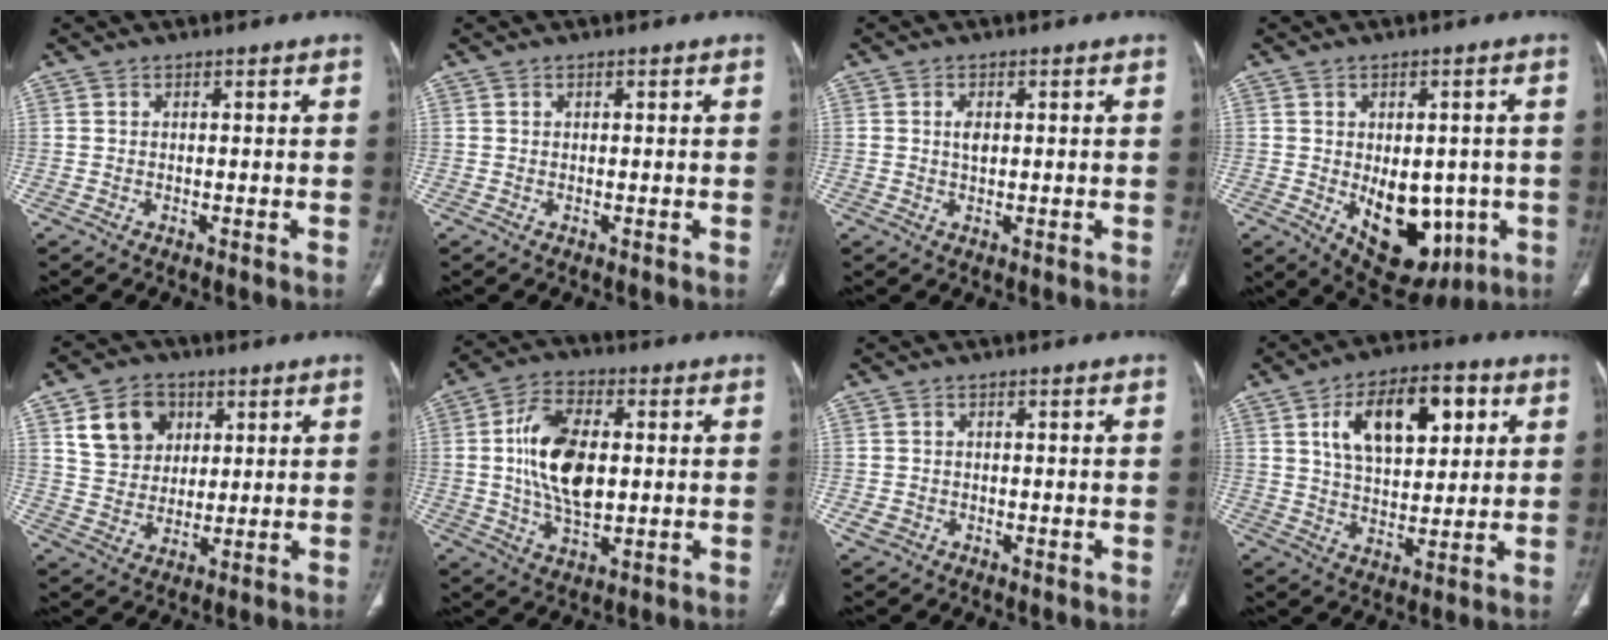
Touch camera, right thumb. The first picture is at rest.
{"total": 0.0}
{"total": 2.1, "force": [0.4, 1.3, 1.6], "torque": [-0.029, 0.000, 0.009]}
{"total": 14.2, "force": [-3.1, 9.0, 10.6], "torque": [-0.110, -0.003, -0.018]}
{"total": 10.6, "force": [4.3, 8.5, 4.7], "torque": [-0.051, -0.010, 0.084]}
{"total": 14.3, "force": [1.0, 7.9, 11.9], "torque": [-0.215, 0.005, 0.019]}
{"total": 2.0, "force": [-0.6, 1.7, 0.7], "torque": [-0.011, 0.005, -0.007]}
{"total": 16.0, "force": [5.6, 8.5, 12.3], "torque": [-0.166, -0.003, 0.094]}